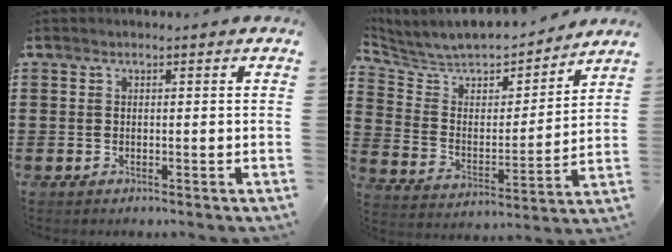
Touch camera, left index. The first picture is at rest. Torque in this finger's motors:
{"motor_torque": [1.70, -0.44, 0.17, -0.01]}